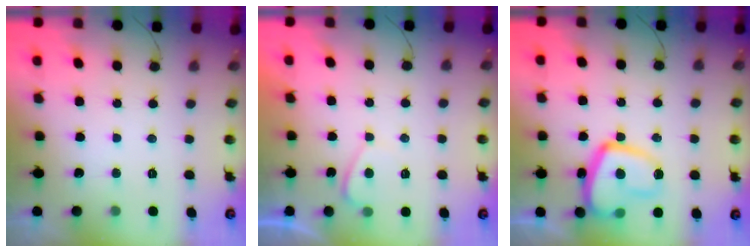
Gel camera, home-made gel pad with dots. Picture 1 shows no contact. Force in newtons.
{"total": 0.9, "press": 0.7, "slide": 0.5}
{"total": 15.8, "press": 15.7, "slide": 1.5}